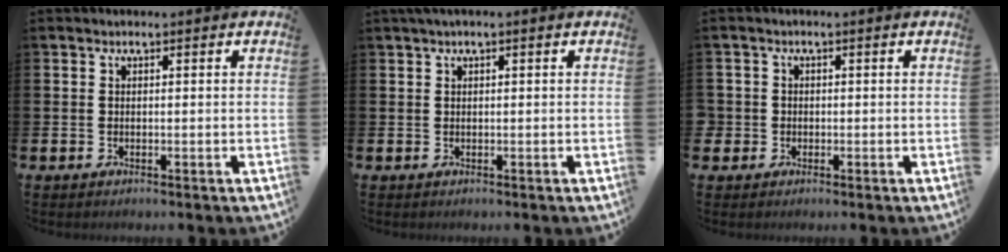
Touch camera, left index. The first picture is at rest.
{"total": 0.8, "force": [0.3, 0.0, 0.7], "torque": [-0.016, 0.004, 0.006]}
{"total": 1.6, "force": [-0.1, 1.6, 0.0], "torque": [-0.001, 0.005, -0.008]}